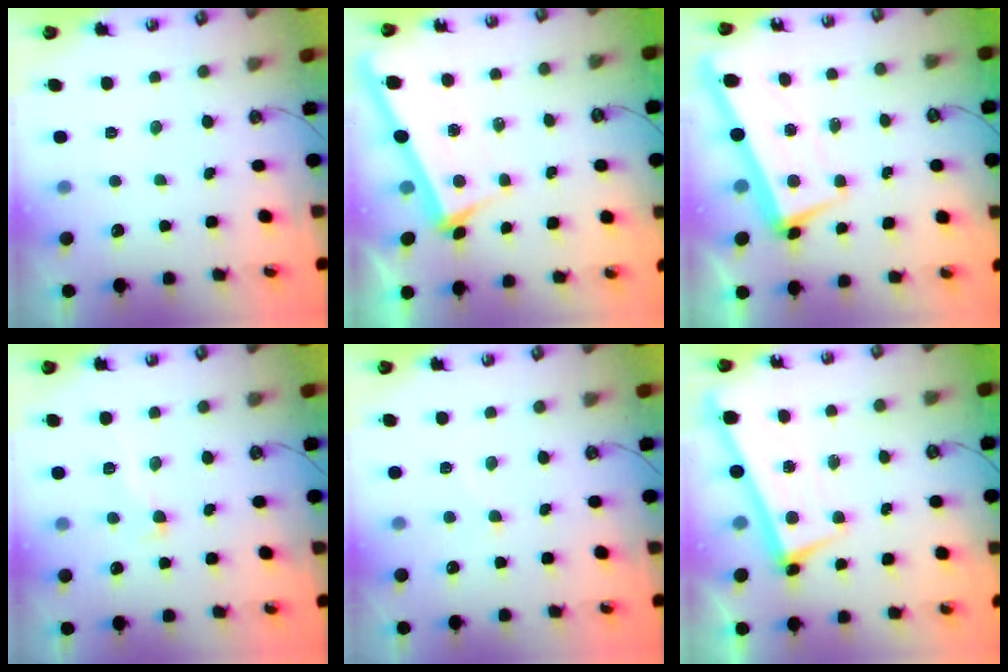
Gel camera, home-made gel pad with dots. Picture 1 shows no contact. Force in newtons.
{"total": 4.2, "press": 4.2, "slide": 0.2}
{"total": 3.0, "press": 2.4, "slide": 1.7}
{"total": 0.8, "press": 0.2, "slide": 0.8}
{"total": 1.5, "press": 1.4, "slide": 0.5}
{"total": 1.3, "press": 1.0, "slide": 0.8}